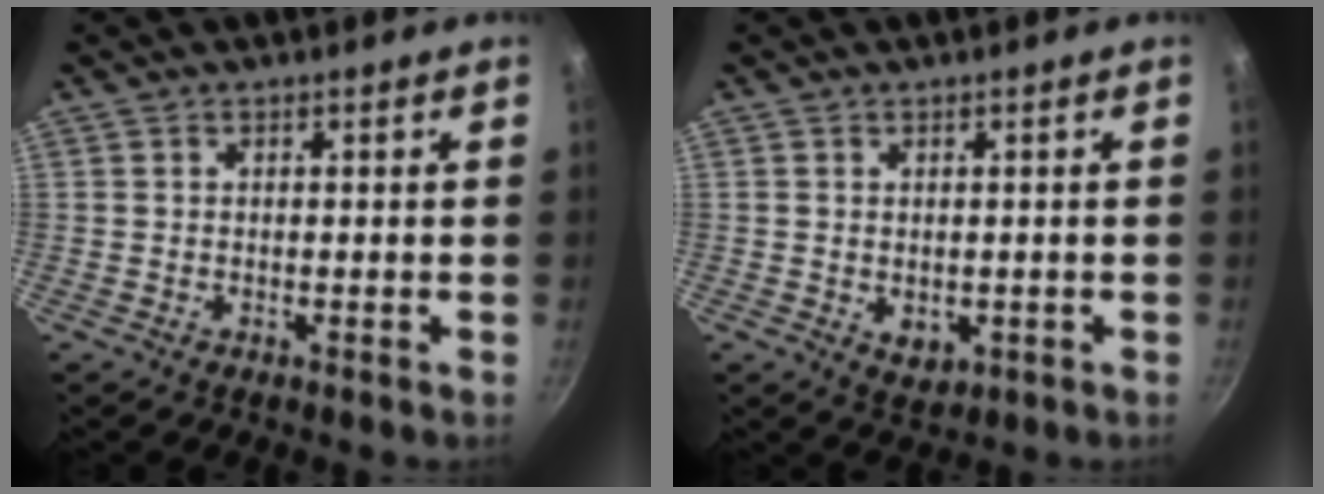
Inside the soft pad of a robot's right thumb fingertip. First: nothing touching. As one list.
[{"total": 3.6, "force": [-0.5, 2.8, 2.3], "torque": [-0.029, -0.006, 0.001]}]